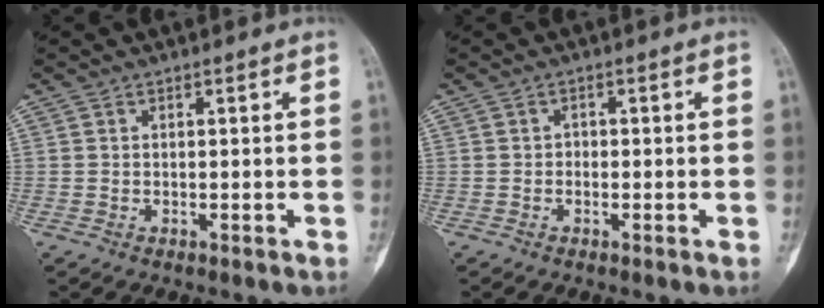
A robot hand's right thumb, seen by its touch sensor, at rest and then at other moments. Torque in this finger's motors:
{"motor_torque": [-0.41, -0.42, 0.27, -0.05, -0.03]}